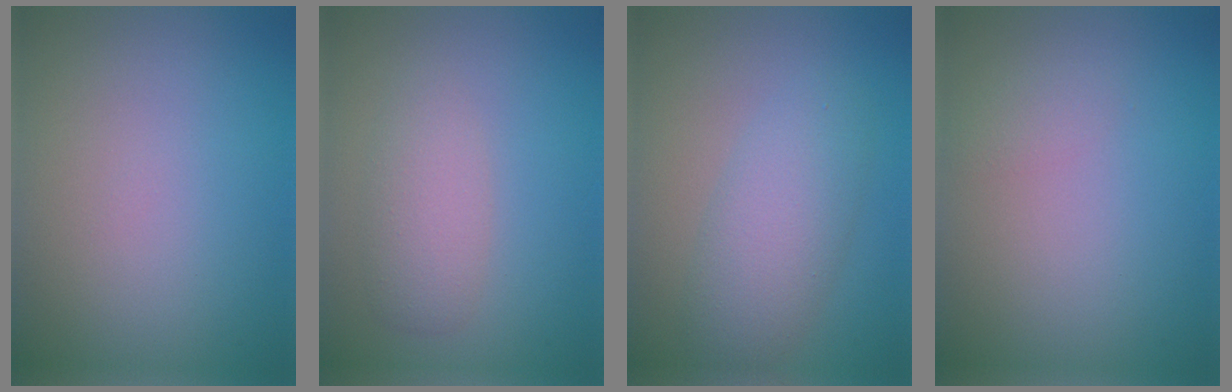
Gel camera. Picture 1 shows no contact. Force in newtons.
{"total": 2.8, "press": 2.8, "slide": 0.2}
{"total": 4.4, "press": 4.4, "slide": 0.1}
{"total": 0.8, "press": 0.8, "slide": 0.0}